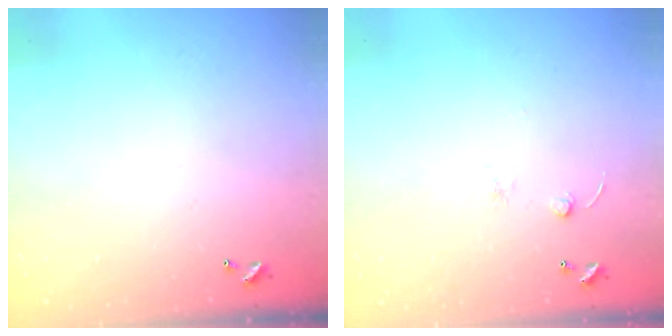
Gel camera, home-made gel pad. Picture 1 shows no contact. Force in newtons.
{"total": 2.5, "press": 2.4, "slide": 0.8}